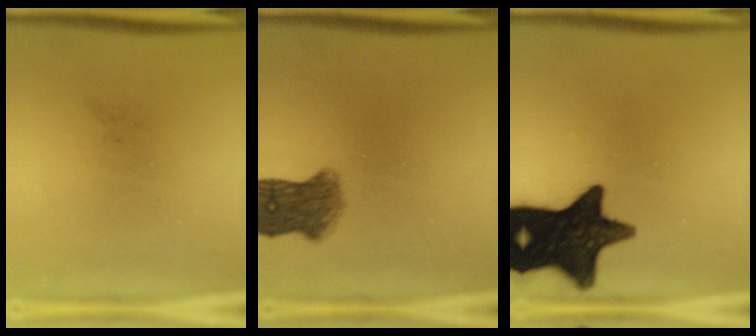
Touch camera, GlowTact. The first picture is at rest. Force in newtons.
{"total": 5.8}
{"total": 17.6}